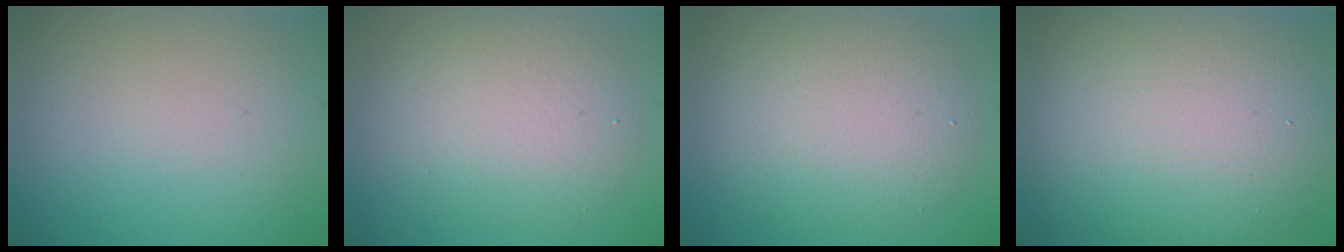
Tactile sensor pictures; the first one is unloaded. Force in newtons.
{"total": 5.8, "press": 5.8, "slide": 0.3}
{"total": 7.1, "press": 7.0, "slide": 0.5}
{"total": 12.6, "press": 12.5, "slide": 0.5}